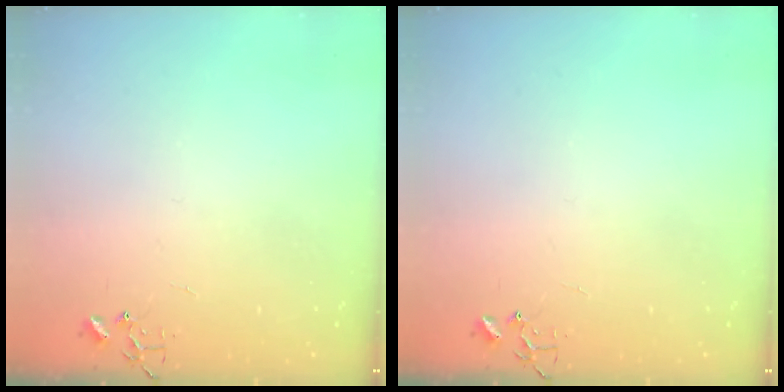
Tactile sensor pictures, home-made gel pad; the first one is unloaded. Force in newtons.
{"total": 0.0}